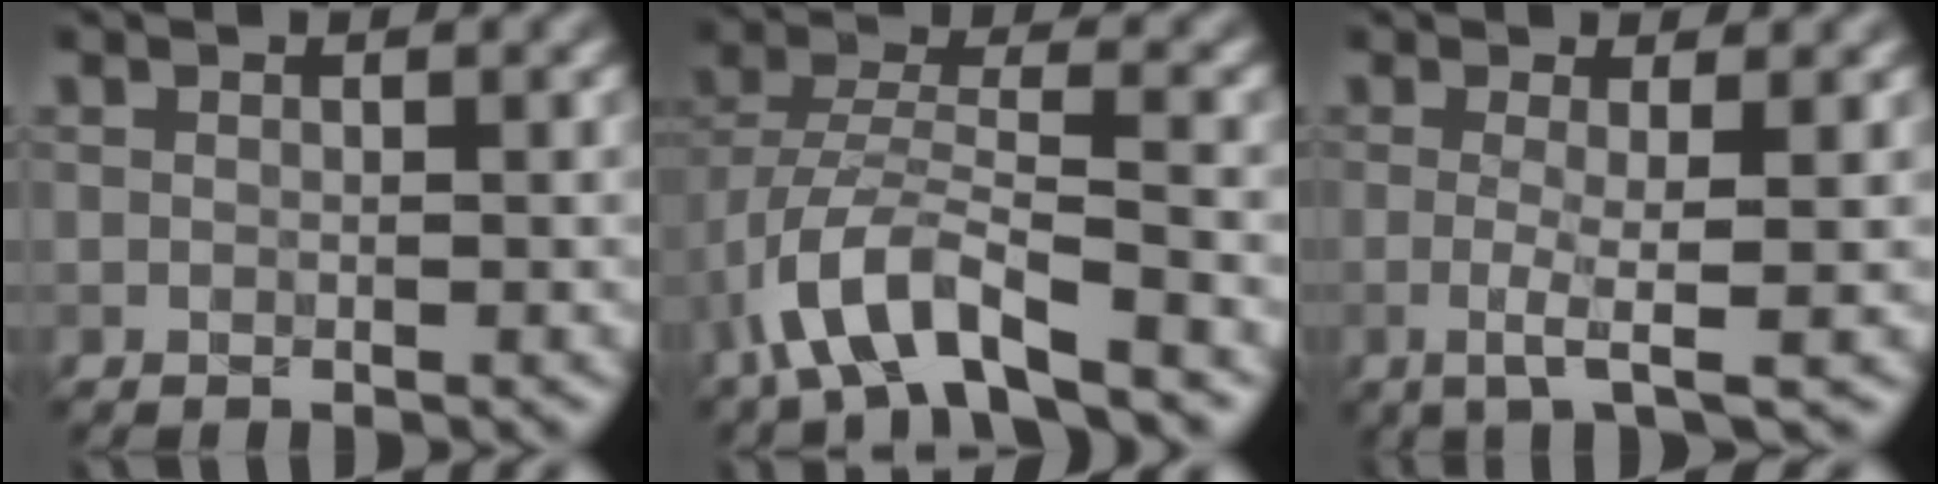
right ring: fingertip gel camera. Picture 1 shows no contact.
{"total": 6.5, "force": [-4.0, 2.0, 4.7], "torque": [-0.090, 0.003, -0.079]}
{"total": 3.0, "force": [-0.4, 0.5, 2.9], "torque": [-0.056, -0.007, -0.013]}